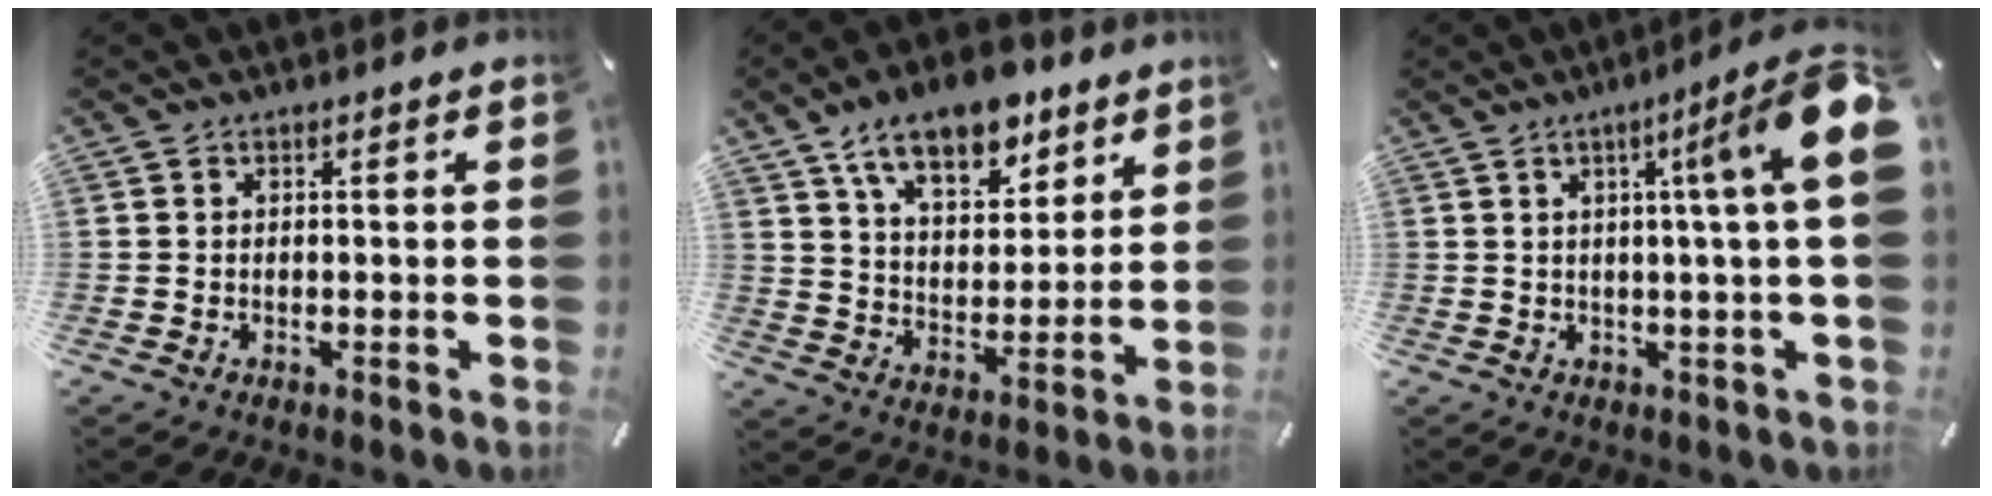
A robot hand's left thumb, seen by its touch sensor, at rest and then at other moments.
{"total": 14.5, "force": [10.0, 7.5, 7.4], "torque": [-0.128, -0.044, 0.179]}
{"total": 13.0, "force": [3.6, -0.2, 12.5], "torque": [-0.185, -0.025, 0.046]}